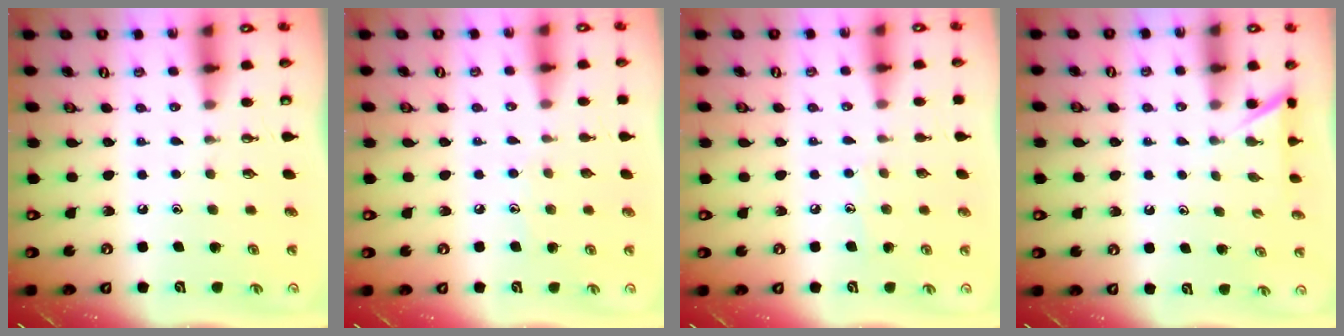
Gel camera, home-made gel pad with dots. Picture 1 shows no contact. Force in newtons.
{"total": 5.0, "press": 4.9, "slide": 0.5}
{"total": 5.0, "press": 5.0, "slide": 0.6}
{"total": 1.6, "press": 1.6, "slide": 0.2}